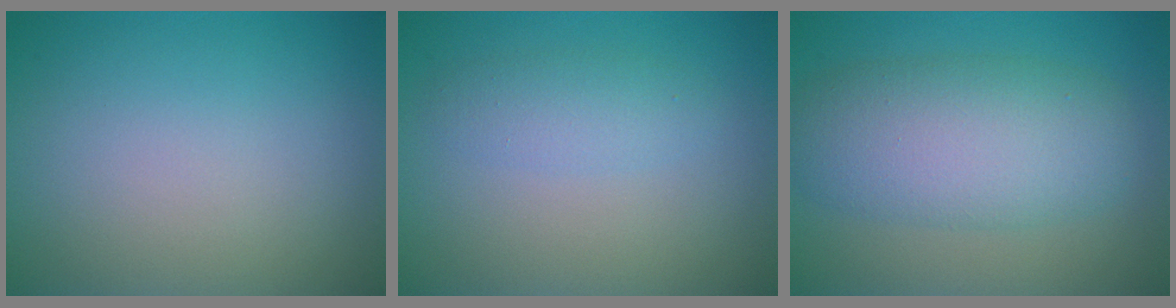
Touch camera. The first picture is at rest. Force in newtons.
{"total": 1.9, "press": 1.9, "slide": 0.0}
{"total": 7.2, "press": 7.2, "slide": 0.2}